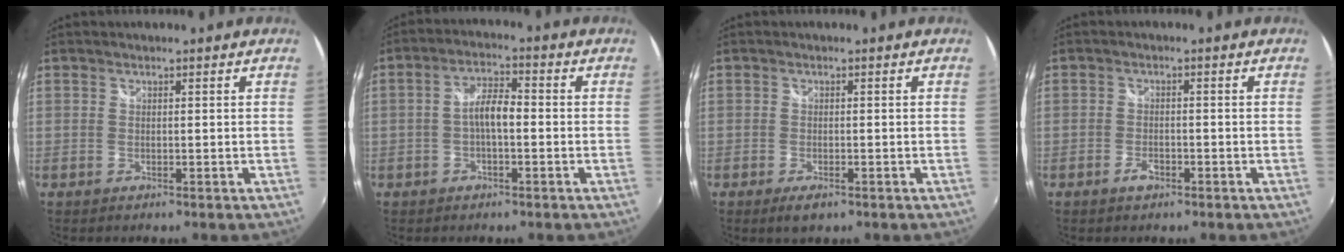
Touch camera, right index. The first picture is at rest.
{"total": 4.8, "force": [-1.1, 1.6, 4.4], "torque": [-0.084, 0.014, -0.020]}
{"total": 2.7, "force": [-1.6, 1.3, 1.8], "torque": [-0.038, -0.009, -0.028]}
{"total": 2.5, "force": [-1.6, 1.3, 1.3], "torque": [-0.030, -0.002, -0.031]}